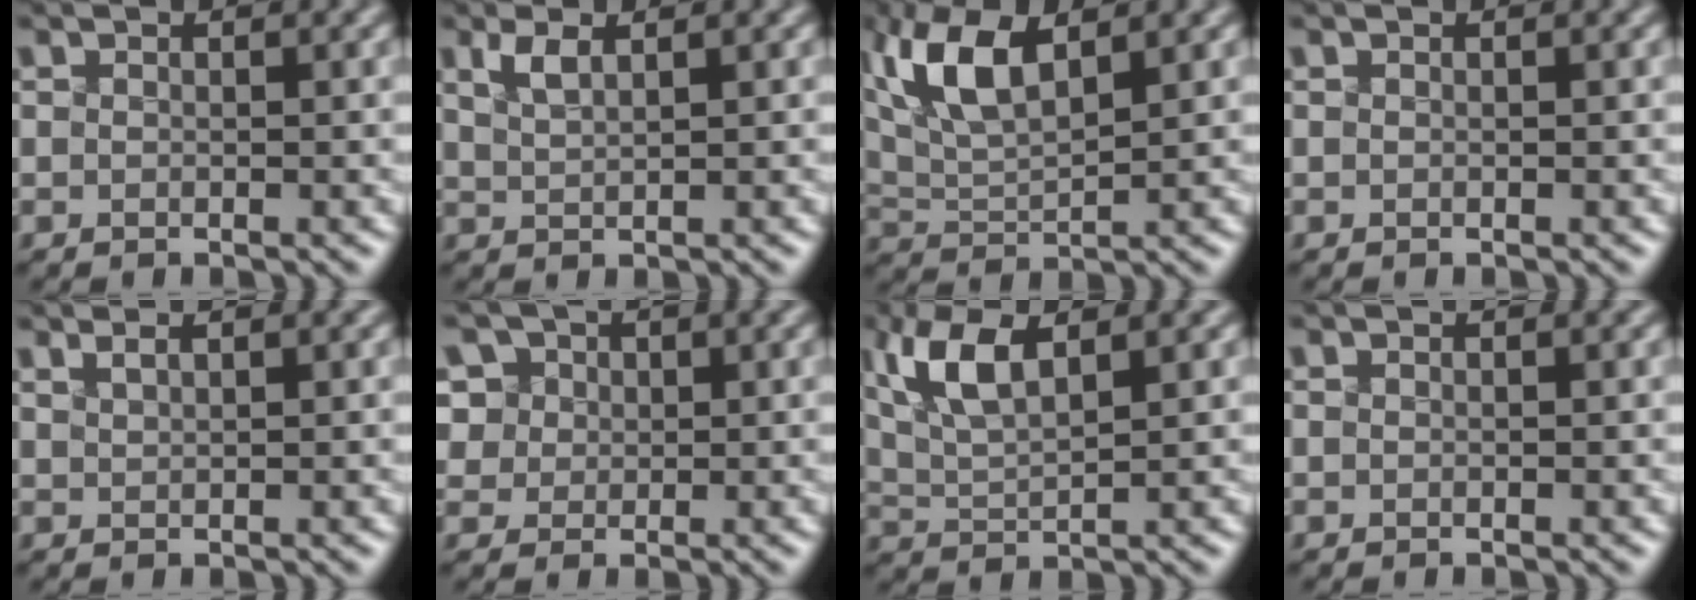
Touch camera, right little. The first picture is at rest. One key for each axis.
{"total": 1.3, "fx": 0.8, "fy": 0.1, "fz": 1.0, "tx": -0.028, "ty": 0.005, "tz": 0.027}
{"total": 6.4, "fx": 3.0, "fy": 2.4, "fz": 5.1, "tx": -0.112, "ty": 0.012, "tz": 0.061}
{"total": 0.0}
{"total": 0.6, "fx": 0.6, "fy": -0.1, "fz": 0.3, "tx": -0.012, "ty": 0.003, "tz": 0.022}
{"total": 7.8, "fx": 3.5, "fy": 6.2, "fz": 3.3, "tx": -0.073, "ty": 0.031, "tz": 0.045}
{"total": 4.7, "fx": 2.2, "fy": 1.6, "fz": 3.9, "tx": -0.090, "ty": 0.006, "tz": 0.049}
{"total": 0.0}